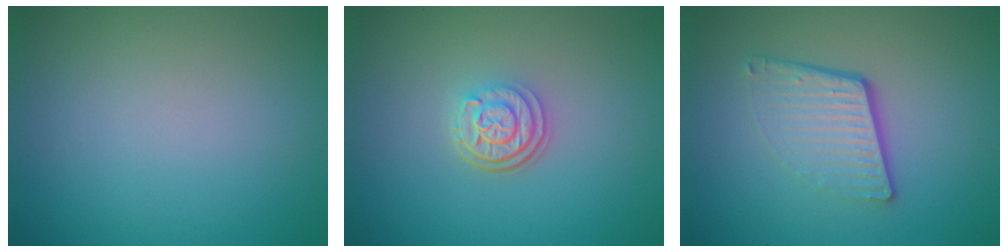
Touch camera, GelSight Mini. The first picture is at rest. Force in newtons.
{"total": 3.2, "press": 2.5, "slide": 2.0}
{"total": 4.5, "press": 2.8, "slide": 3.5}